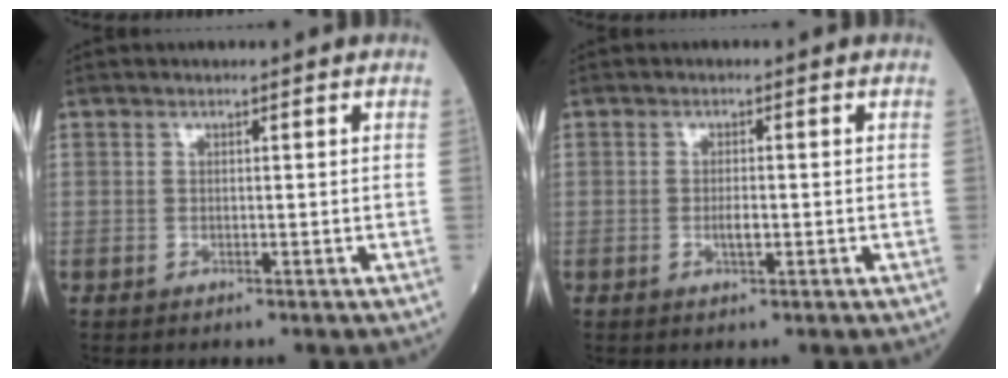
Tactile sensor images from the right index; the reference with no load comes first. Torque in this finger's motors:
{"motor_torque": [0.24, -0.01, 0.15, 0.06]}